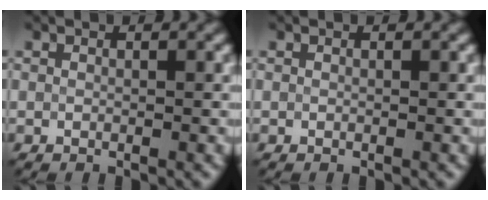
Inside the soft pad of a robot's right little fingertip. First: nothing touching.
{"total": 0.0}